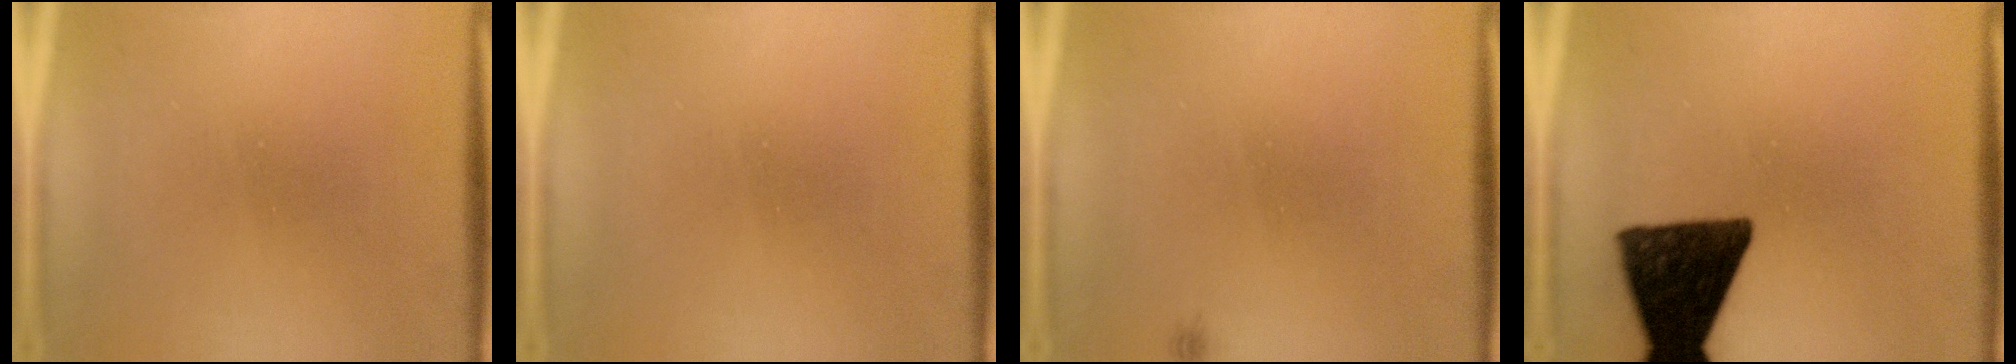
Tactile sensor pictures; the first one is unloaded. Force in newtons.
{"total": 0.0}
{"total": 0.6}
{"total": 13.5}